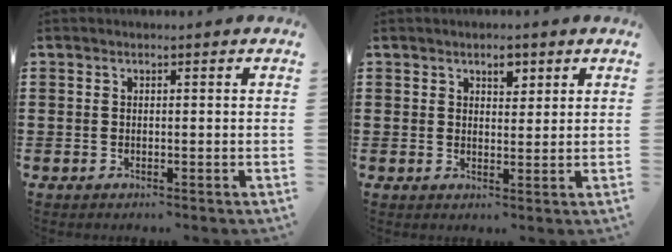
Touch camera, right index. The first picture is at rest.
{"total": 2.8, "force": [1.7, 1.5, 1.6], "torque": [-0.020, -0.001, 0.027]}